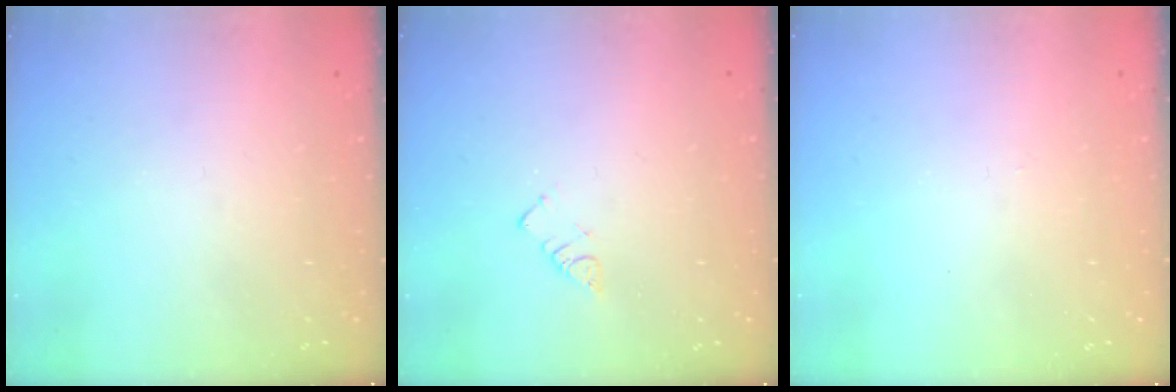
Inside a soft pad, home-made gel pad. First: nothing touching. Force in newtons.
{"total": 2.7, "press": 2.7, "slide": 0.4}
{"total": 2.4, "press": 2.4, "slide": 0.4}